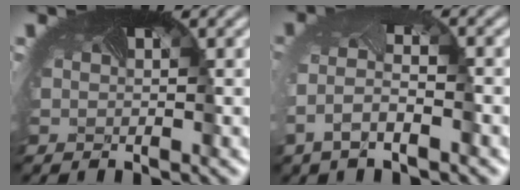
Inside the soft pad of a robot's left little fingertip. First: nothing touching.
{"total": 3.5, "force": [-1.8, 1.3, 2.7], "torque": [-0.073, -0.005, -0.038]}